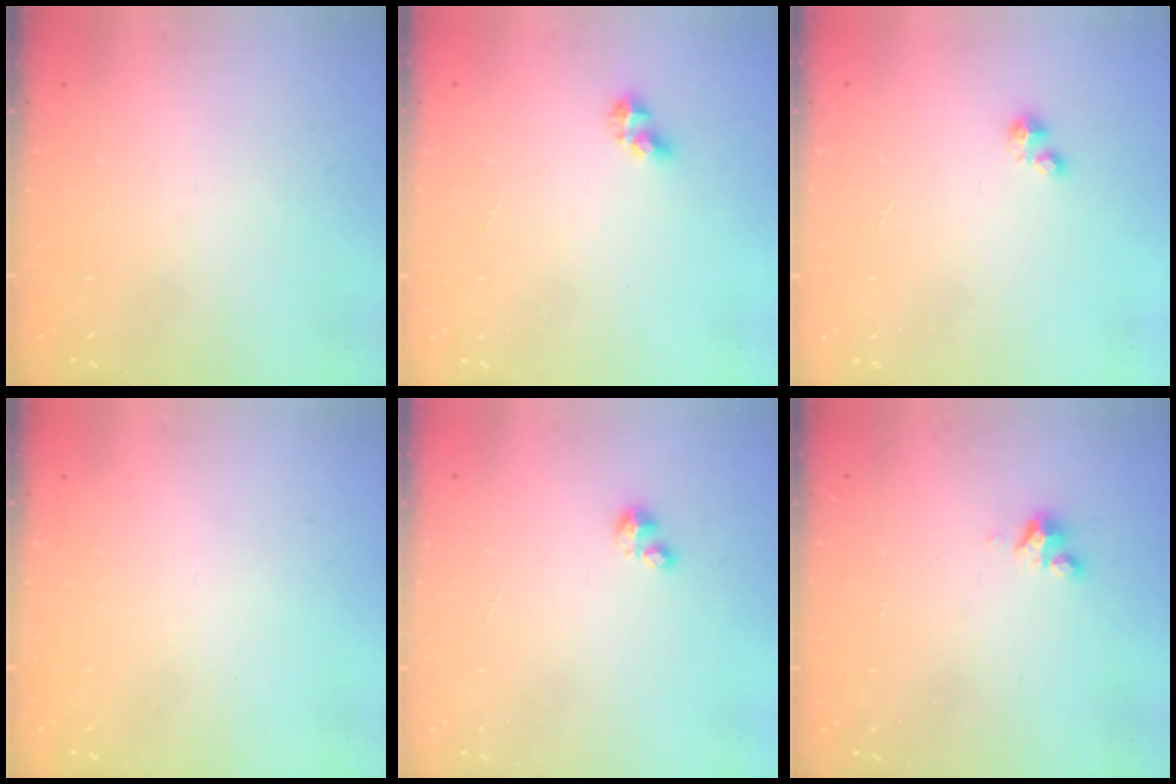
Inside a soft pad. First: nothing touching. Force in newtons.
{"total": 4.9, "press": 4.9, "slide": 0.5}
{"total": 0.9, "press": 0.9, "slide": 0.1}
{"total": 0.0}
{"total": 2.5, "press": 2.5, "slide": 0.3}
{"total": 3.6, "press": 3.6, "slide": 0.4}